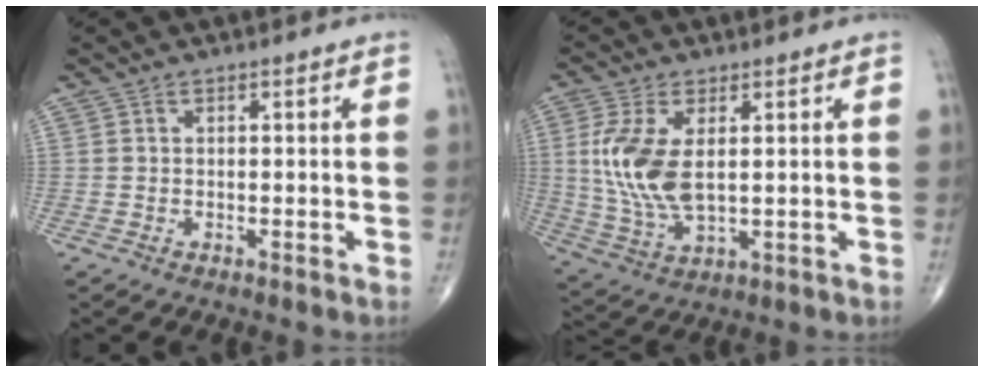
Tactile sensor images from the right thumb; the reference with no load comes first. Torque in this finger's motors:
{"motor_torque": [1.18, 2.16, 1.17, 0.18, 0.37]}